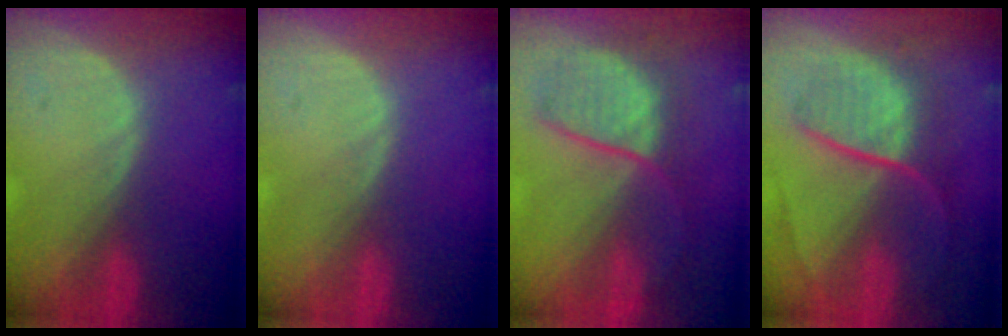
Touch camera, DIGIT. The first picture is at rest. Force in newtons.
{"total": 0.0}
{"total": 7.4, "press": 7.4, "slide": 0.2}
{"total": 9.1, "press": 7.6, "slide": 5.1}